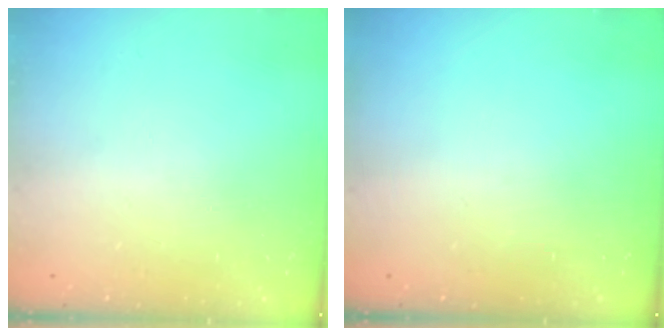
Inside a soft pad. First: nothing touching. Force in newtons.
{"total": 0.0}